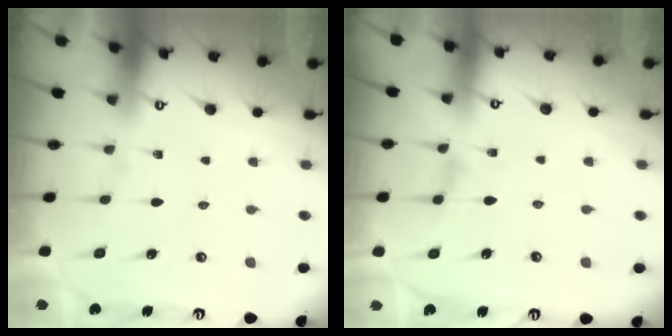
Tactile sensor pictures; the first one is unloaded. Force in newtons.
{"total": 0.8, "press": 0.7, "slide": 0.3}